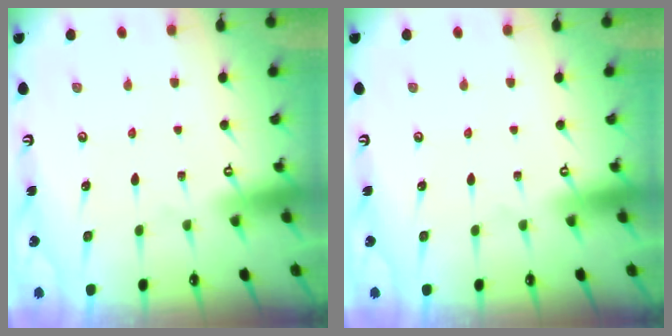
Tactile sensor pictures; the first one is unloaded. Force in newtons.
{"total": 0.0}